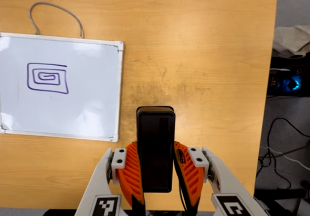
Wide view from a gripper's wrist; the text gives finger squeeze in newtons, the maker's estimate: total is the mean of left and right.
{"total": 5.9, "left": 4.2, "right": 7.7}